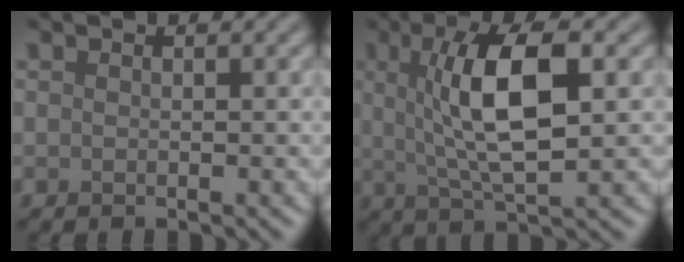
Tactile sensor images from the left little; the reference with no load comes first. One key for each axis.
{"total": 7.9, "fx": 1.4, "fy": 2.4, "fz": 7.4, "tx": -0.128, "ty": 0.006, "tz": 0.024}